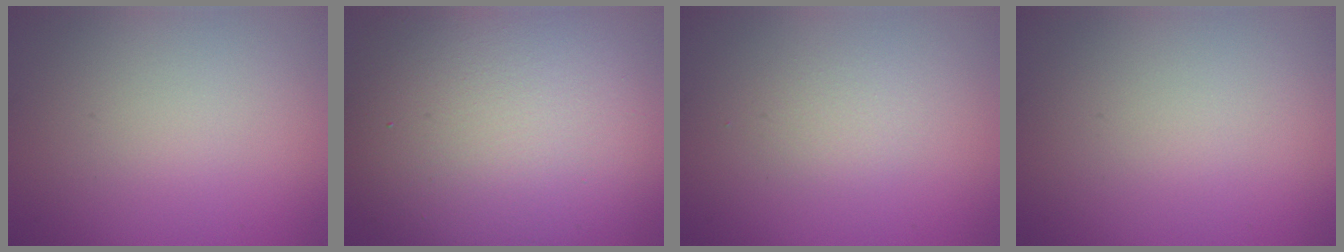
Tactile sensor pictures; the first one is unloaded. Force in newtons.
{"total": 12.8, "press": 12.8, "slide": 0.6}
{"total": 1.2, "press": 1.2, "slide": 0.1}
{"total": 0.0}